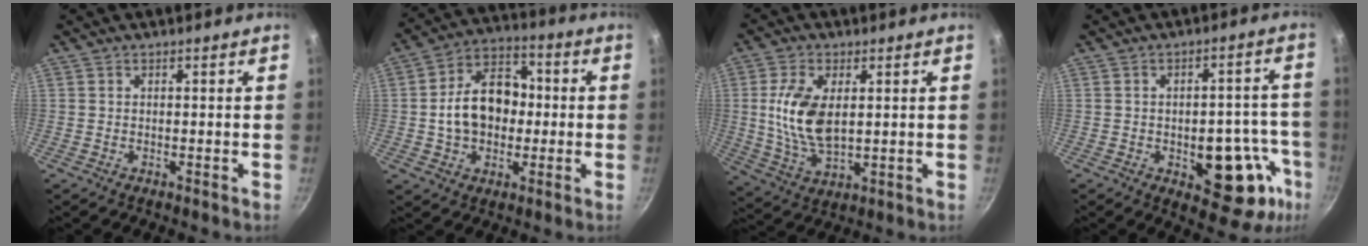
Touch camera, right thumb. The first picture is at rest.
{"total": 14.2, "force": [-0.3, 10.3, 9.7], "torque": [-0.127, 0.031, -0.016]}
{"total": 11.8, "force": [1.7, 6.4, 9.9], "torque": [-0.189, -0.011, 0.038]}
{"total": 15.6, "force": [-5.3, 8.2, 12.1], "torque": [-0.082, 0.025, -0.065]}